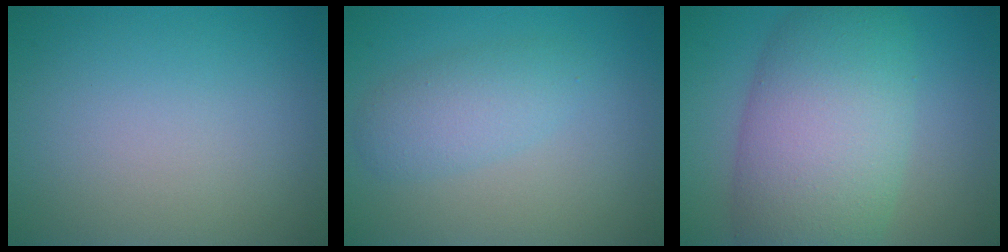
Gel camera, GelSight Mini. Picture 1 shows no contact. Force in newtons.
{"total": 2.8, "press": 2.8, "slide": 0.1}
{"total": 10.7, "press": 10.7, "slide": 0.3}